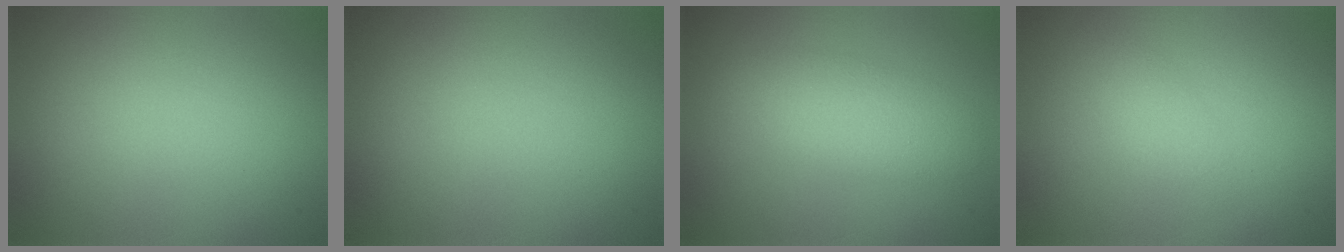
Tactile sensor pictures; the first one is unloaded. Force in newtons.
{"total": 0.0}
{"total": 3.5, "press": 3.5, "slide": 0.3}
{"total": 1.2, "press": 1.2, "slide": 0.1}